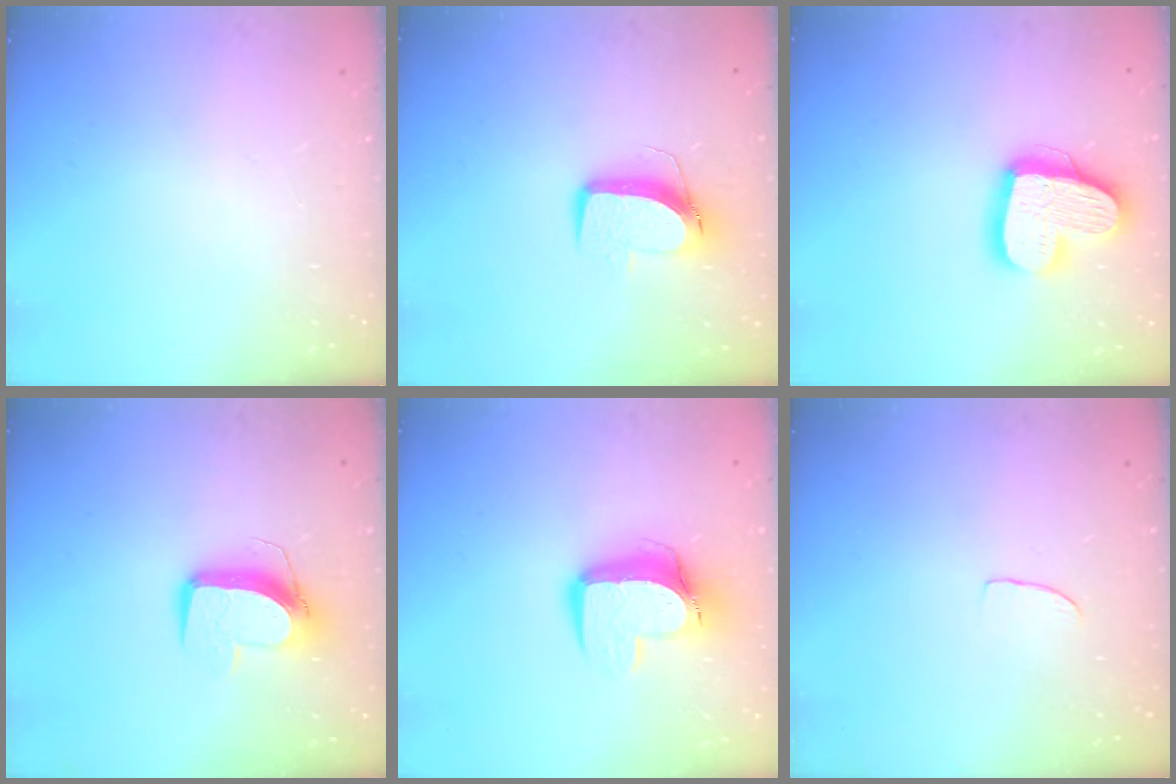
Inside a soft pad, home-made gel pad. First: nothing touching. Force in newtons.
{"total": 9.9, "press": 9.9, "slide": 0.8}
{"total": 18.1, "press": 18.0, "slide": 1.8}
{"total": 10.6, "press": 10.5, "slide": 1.1}
{"total": 12.2, "press": 12.1, "slide": 1.2}
{"total": 2.6, "press": 2.6, "slide": 0.2}